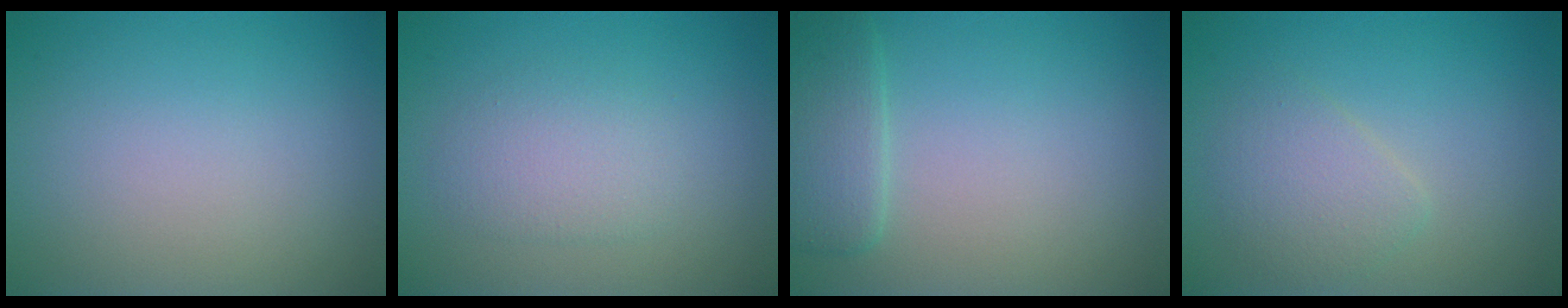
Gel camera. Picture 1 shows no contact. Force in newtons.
{"total": 2.4, "press": 2.3, "slide": 0.4}
{"total": 2.4, "press": 1.7, "slide": 1.7}
{"total": 2.6, "press": 2.6, "slide": 0.0}